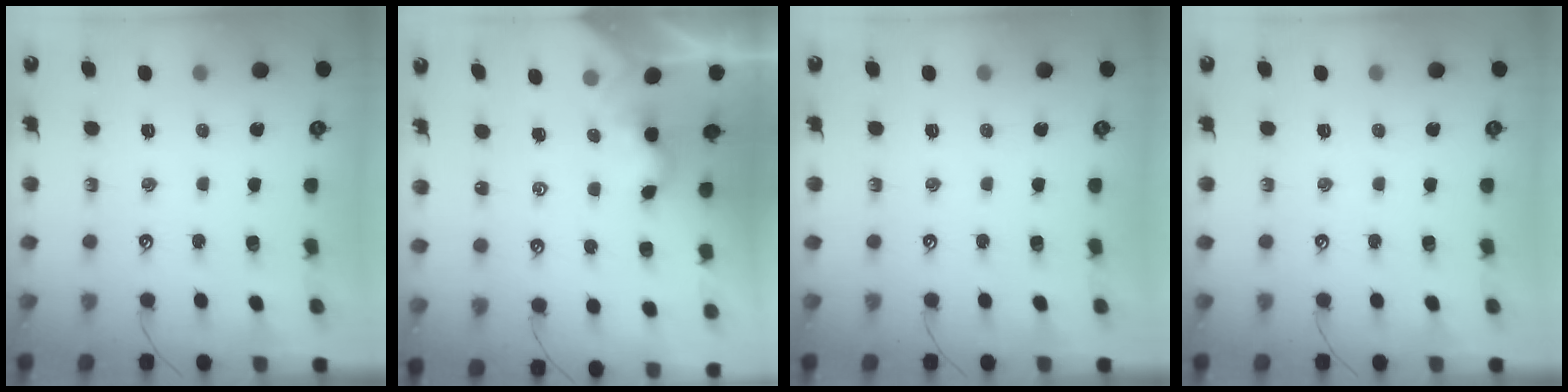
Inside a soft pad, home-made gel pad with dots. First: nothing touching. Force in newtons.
{"total": 2.2, "press": 2.2, "slide": 0.2}
{"total": 0.0}
{"total": 0.0}